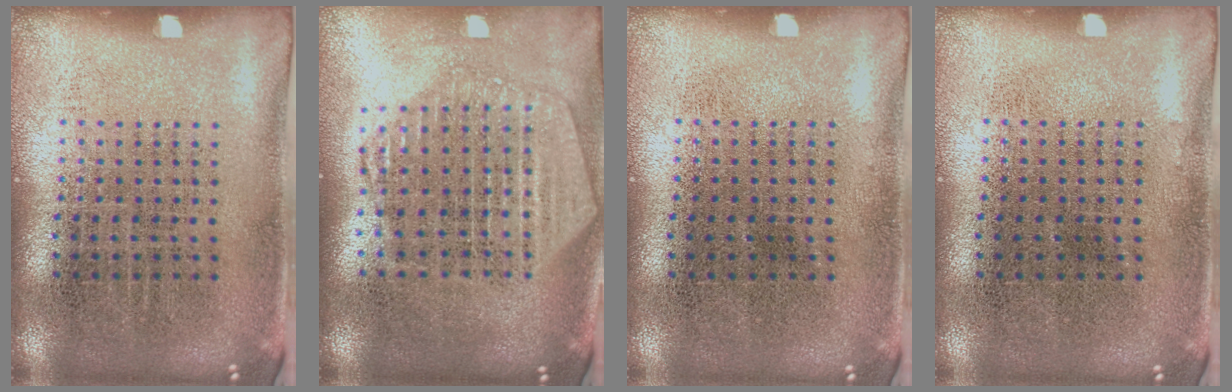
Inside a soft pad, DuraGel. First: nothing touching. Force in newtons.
{"total": 2.3, "press": 2.0, "slide": 1.0}
{"total": 0.0}
{"total": 0.0}